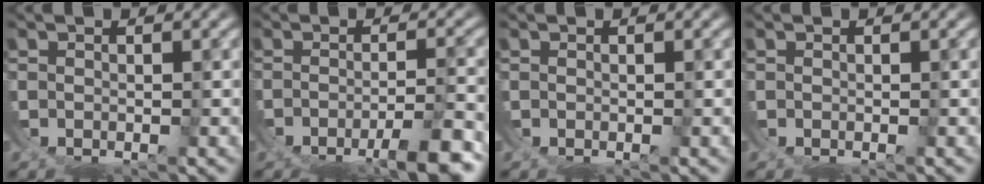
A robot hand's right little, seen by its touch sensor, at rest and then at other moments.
{"total": 5.8, "force": [-3.5, 1.6, 4.4], "torque": [-0.058, -0.015, -0.039]}
{"total": 0.0}
{"total": 0.0}